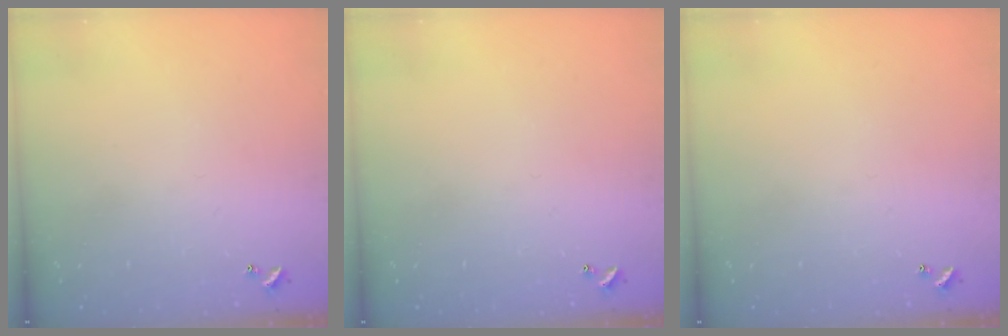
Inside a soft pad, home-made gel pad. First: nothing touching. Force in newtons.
{"total": 0.0}
{"total": 0.0}